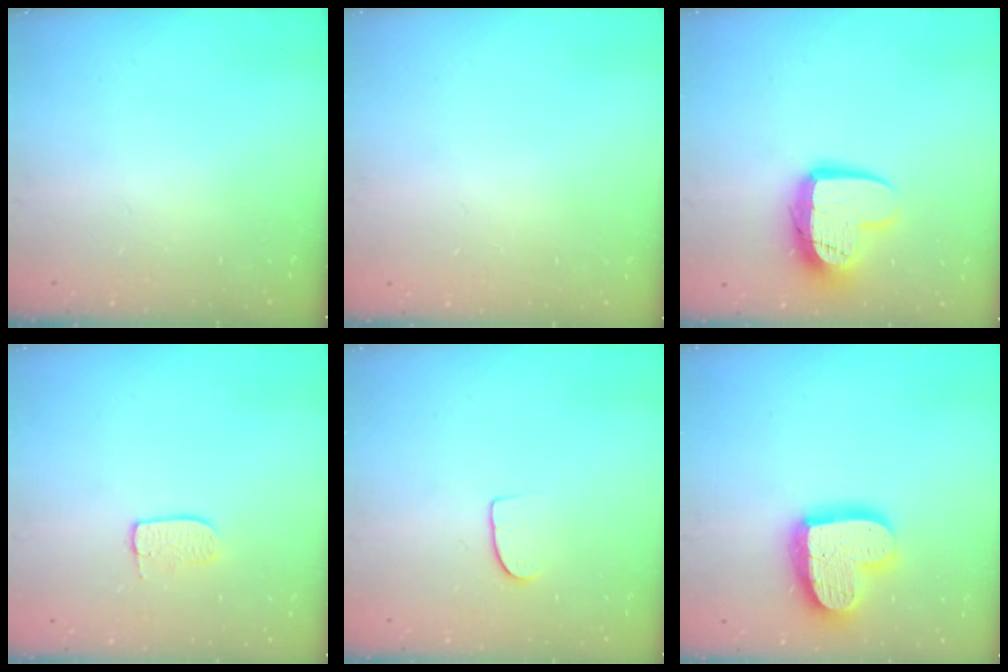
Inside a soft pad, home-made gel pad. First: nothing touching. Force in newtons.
{"total": 0.0}
{"total": 12.7, "press": 12.7, "slide": 1.0}
{"total": 7.1, "press": 7.0, "slide": 0.4}
{"total": 6.5, "press": 6.5, "slide": 0.5}
{"total": 19.6, "press": 19.5, "slide": 1.4}